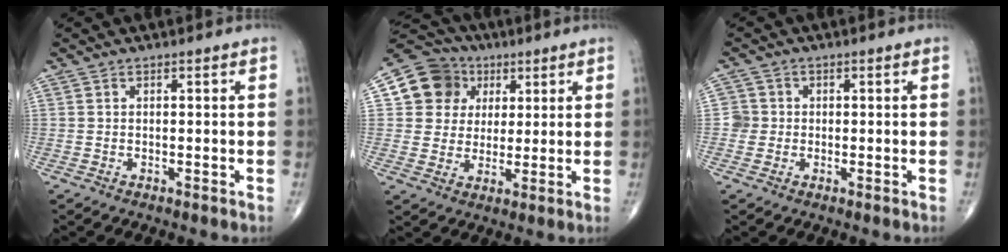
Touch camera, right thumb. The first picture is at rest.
{"total": 10.9, "force": [3.5, 10.0, 2.8], "torque": [-0.018, 0.004, 0.056]}
{"total": 2.8, "force": [-0.2, 2.8, 0.1], "torque": [0.022, 0.009, -0.008]}